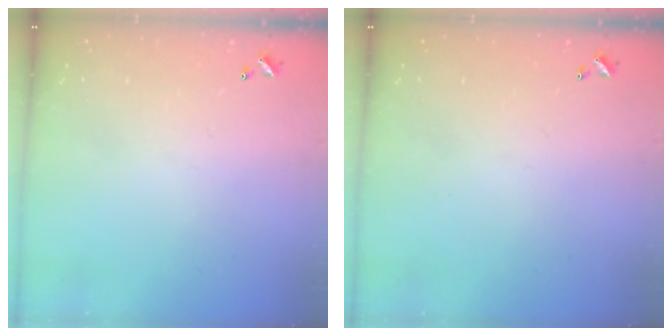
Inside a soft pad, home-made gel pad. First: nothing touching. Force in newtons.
{"total": 0.0}